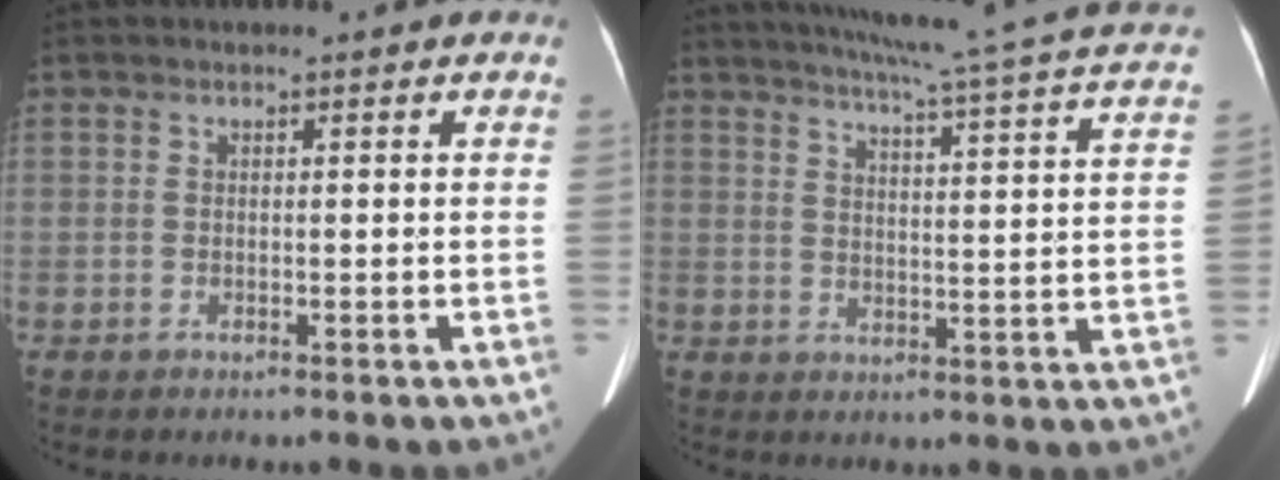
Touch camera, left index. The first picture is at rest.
{"total": 24.2, "force": [21.3, -0.5, 11.4], "torque": [-0.178, -0.042, 0.257]}